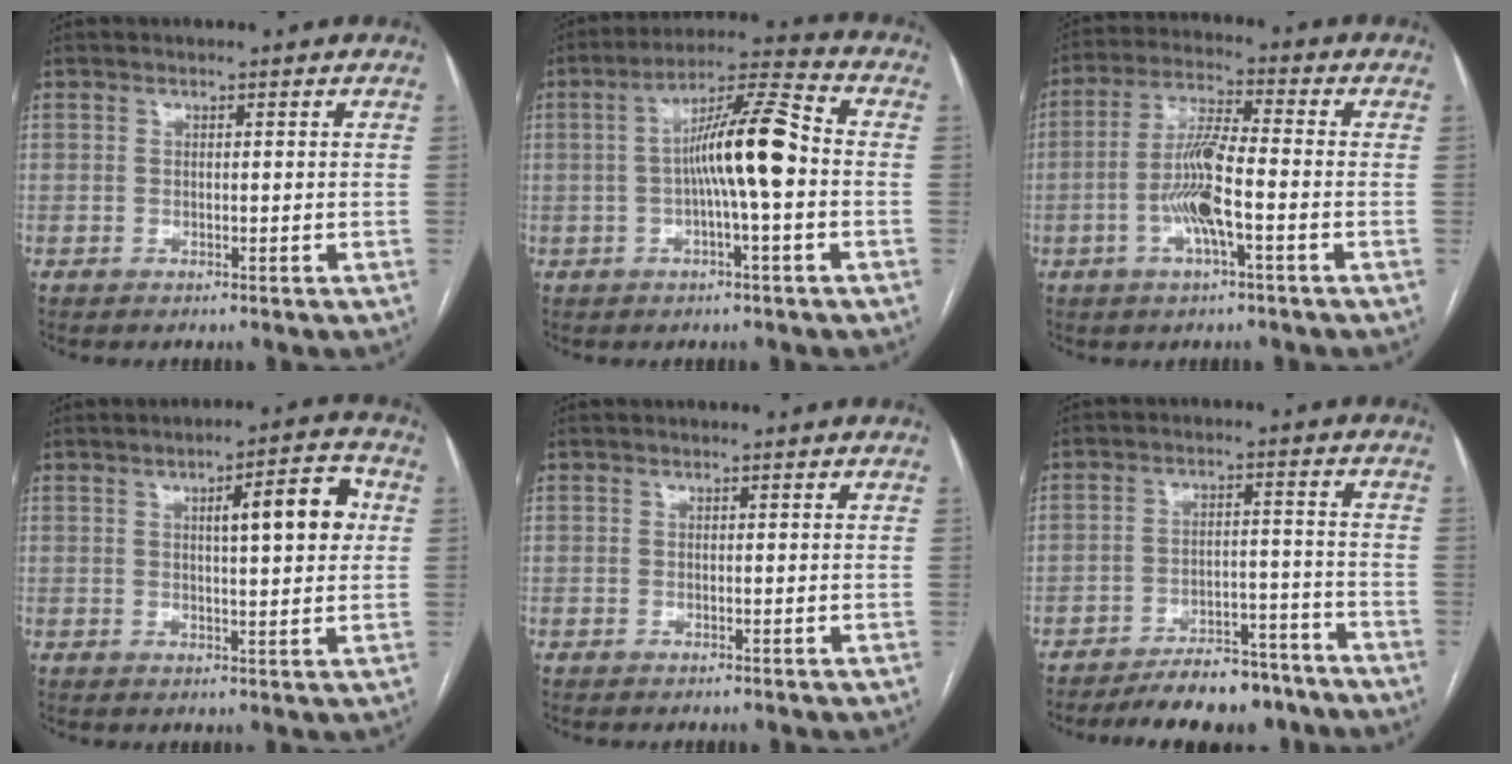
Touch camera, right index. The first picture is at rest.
{"total": 11.0, "force": [-0.9, 0.7, 10.9], "torque": [-0.190, 0.023, -0.021]}
{"total": 8.8, "force": [-2.5, 1.1, 8.4], "torque": [-0.171, 0.005, -0.052]}
{"total": 8.3, "force": [2.0, 1.6, 7.9], "torque": [-0.111, 0.016, 0.027]}
{"total": 0.0}
{"total": 11.5, "force": [-10.2, 3.8, 3.9], "torque": [-0.040, 0.017, -0.147]}